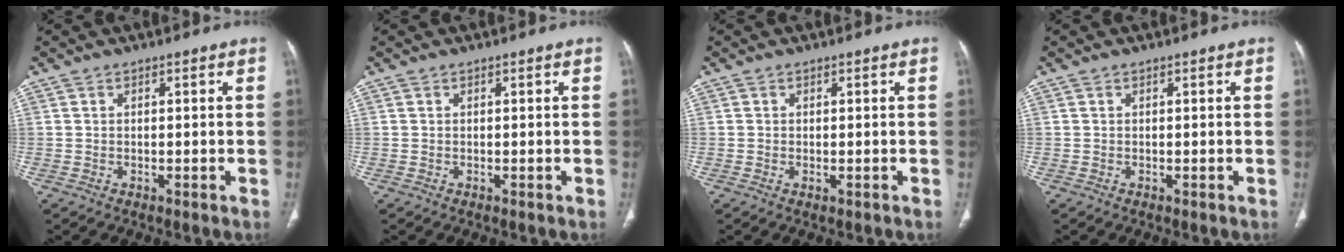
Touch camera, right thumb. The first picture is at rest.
{"total": 0.0}
{"total": 0.7, "force": [-0.2, 0.4, 0.6], "torque": [-0.012, -0.003, -0.002]}
{"total": 0.0}